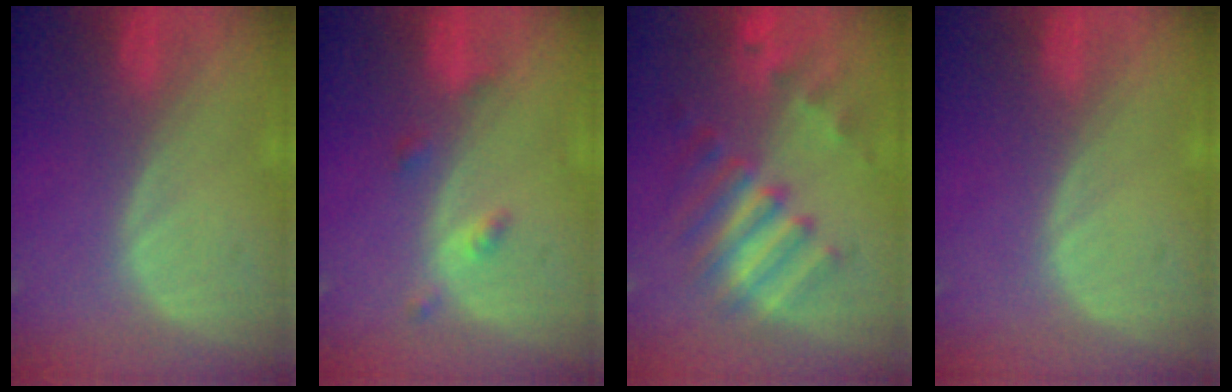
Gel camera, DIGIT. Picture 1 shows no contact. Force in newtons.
{"total": 2.5, "press": 2.5, "slide": 0.2}
{"total": 9.2, "press": 8.3, "slide": 4.0}
{"total": 0.0}